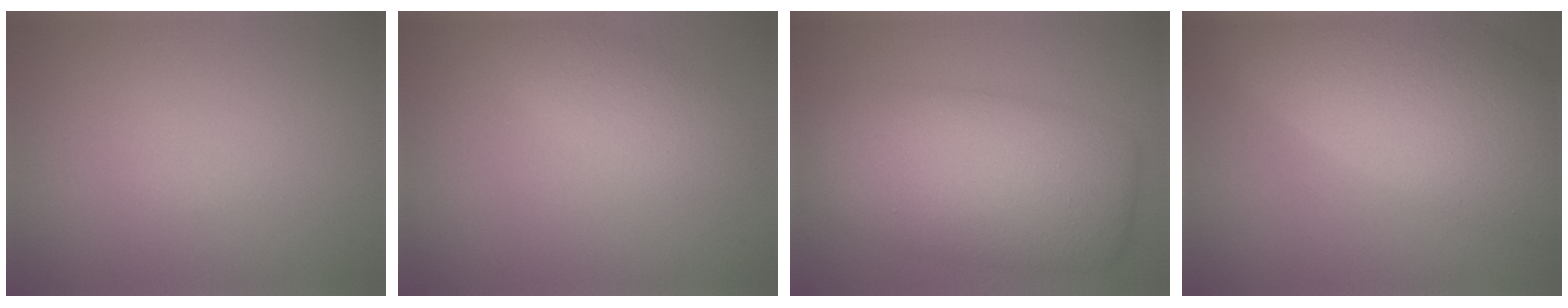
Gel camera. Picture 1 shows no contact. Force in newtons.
{"total": 2.6, "press": 2.6, "slide": 0.2}
{"total": 10.1, "press": 10.1, "slide": 0.3}
{"total": 13.0, "press": 13.0, "slide": 1.0}